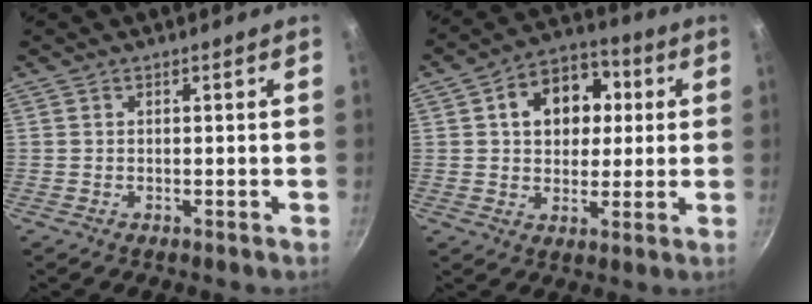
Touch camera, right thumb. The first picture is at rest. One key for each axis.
{"total": 13.4, "fx": 3.0, "fy": 10.1, "fz": 8.3, "tx": -0.091, "ty": 0.015, "tz": 0.036}